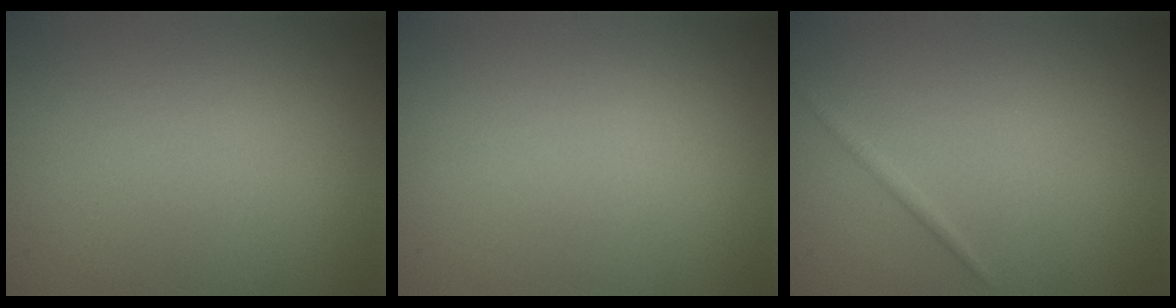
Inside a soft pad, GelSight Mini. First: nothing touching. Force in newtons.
{"total": 0.0}
{"total": 0.7, "press": 0.7, "slide": 0.1}